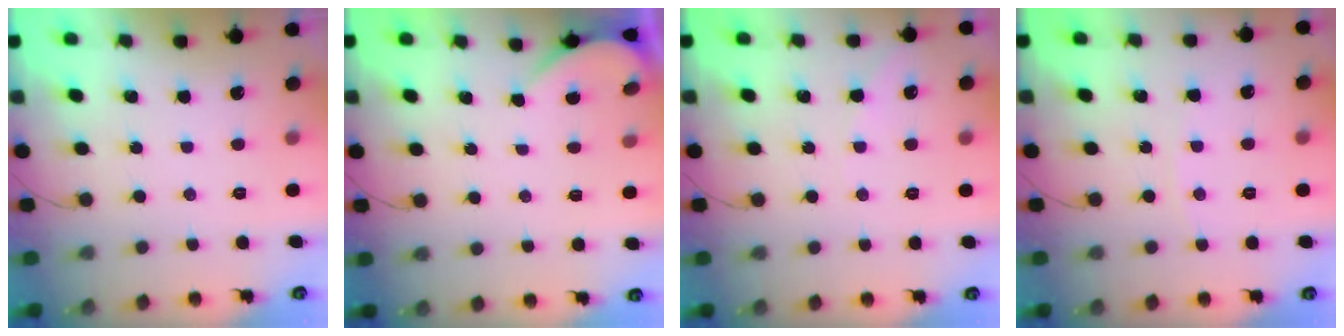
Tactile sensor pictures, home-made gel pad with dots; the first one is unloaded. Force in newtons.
{"total": 2.7, "press": 2.7, "slide": 0.3}
{"total": 4.4, "press": 4.4, "slide": 0.3}
{"total": 2.3, "press": 2.3, "slide": 0.3}